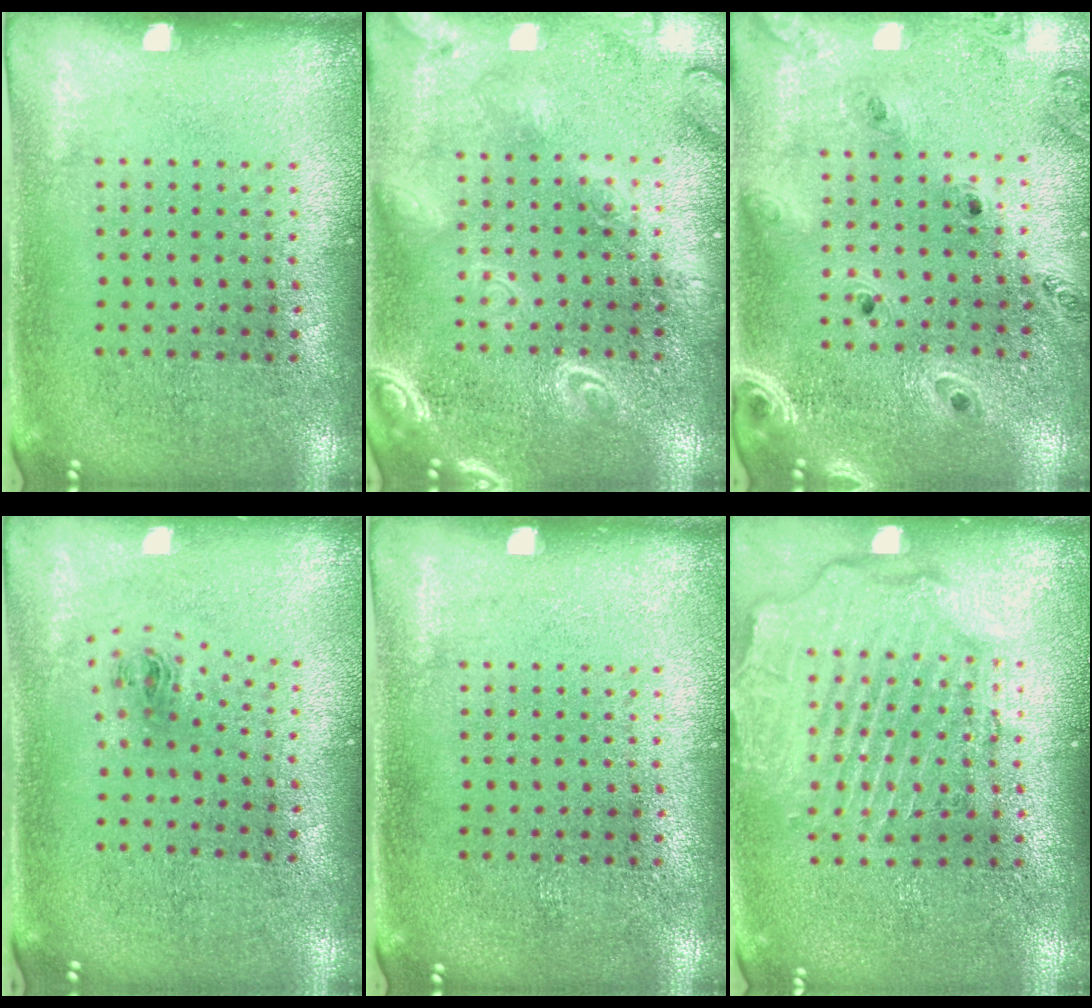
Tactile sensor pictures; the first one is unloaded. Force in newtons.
{"total": 2.5, "press": 2.5, "slide": 0.2}
{"total": 1.2, "press": 1.2, "slide": 0.2}
{"total": 1.0, "press": 0.4, "slide": 0.9}
{"total": 0.0}
{"total": 2.6, "press": 2.2, "slide": 1.3}